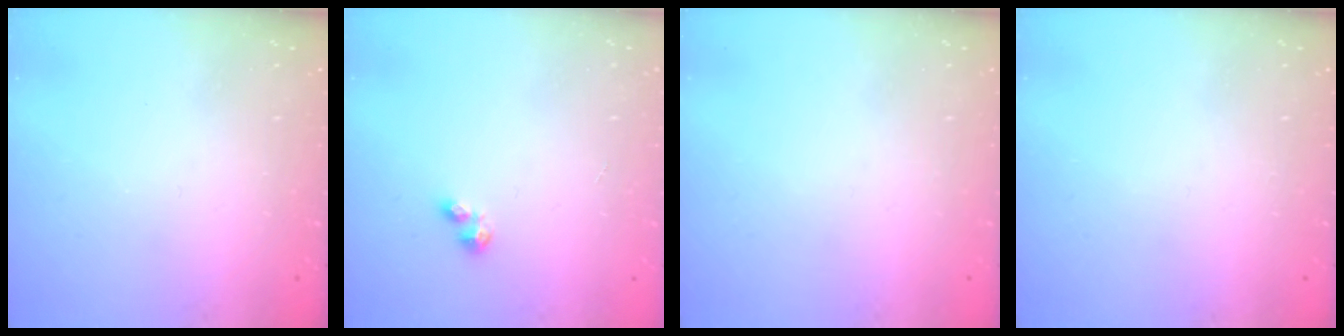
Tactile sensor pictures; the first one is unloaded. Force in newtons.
{"total": 2.1, "press": 2.1, "slide": 0.3}
{"total": 0.0}
{"total": 0.0}